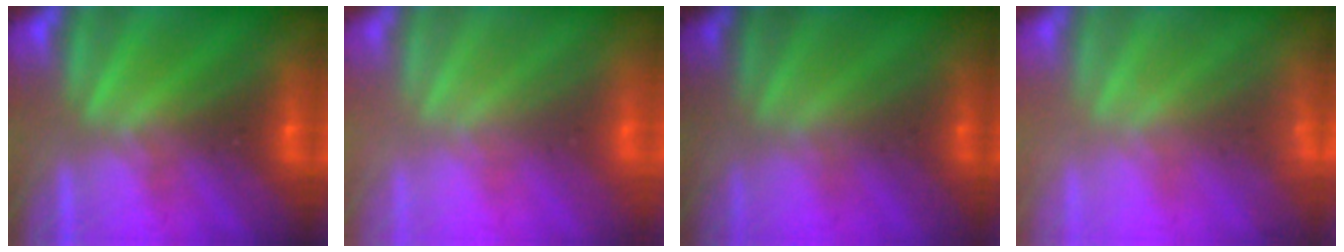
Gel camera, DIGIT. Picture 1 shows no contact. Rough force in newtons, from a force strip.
{"total": 2.8}
{"total": 1.8}
{"total": 1.0}